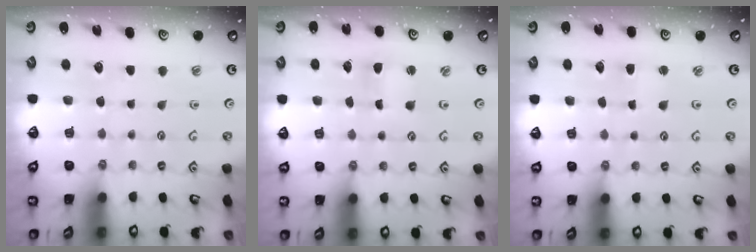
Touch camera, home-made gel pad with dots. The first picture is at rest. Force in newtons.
{"total": 2.0, "press": 2.0, "slide": 0.3}
{"total": 2.9, "press": 2.9, "slide": 0.3}